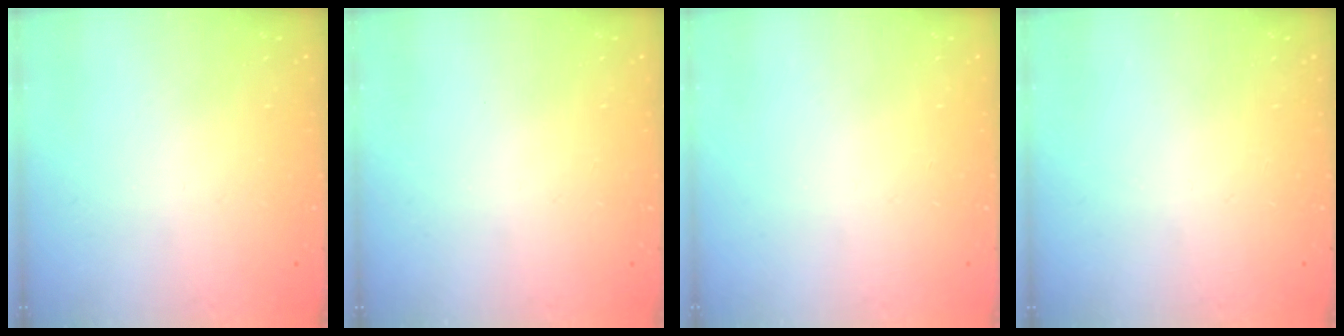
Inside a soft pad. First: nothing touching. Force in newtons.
{"total": 0.0}
{"total": 0.0}
{"total": 0.0}